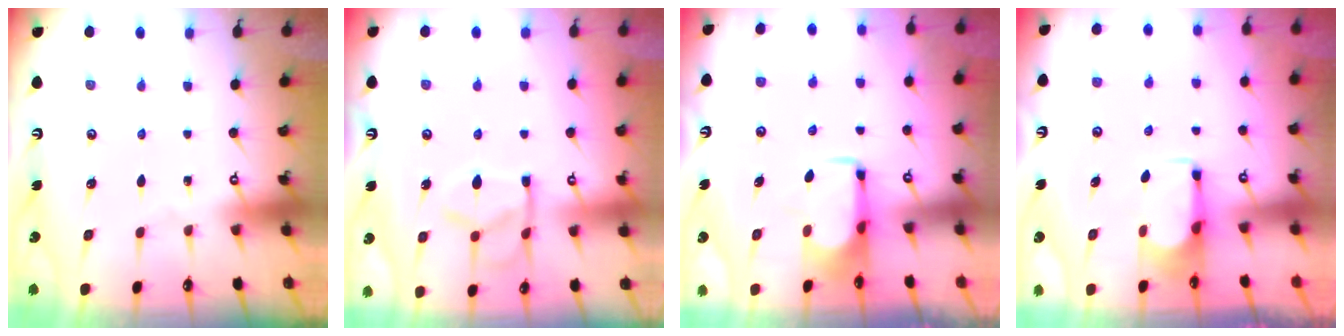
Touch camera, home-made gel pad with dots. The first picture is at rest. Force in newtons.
{"total": 12.0, "press": 11.9, "slide": 1.4}
{"total": 1.6, "press": 1.5, "slide": 0.4}
{"total": 1.8, "press": 1.6, "slide": 0.7}